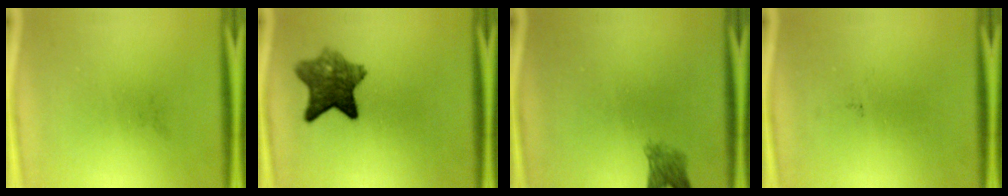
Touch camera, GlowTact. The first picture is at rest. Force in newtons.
{"total": 7.5}
{"total": 2.9}
{"total": 0.0}